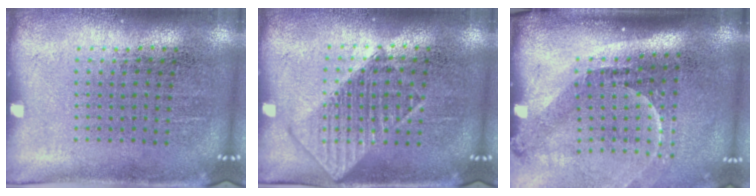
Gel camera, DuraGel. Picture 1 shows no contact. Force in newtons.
{"total": 1.1, "press": 1.1, "slide": 0.2}
{"total": 2.2, "press": 1.5, "slide": 1.6}